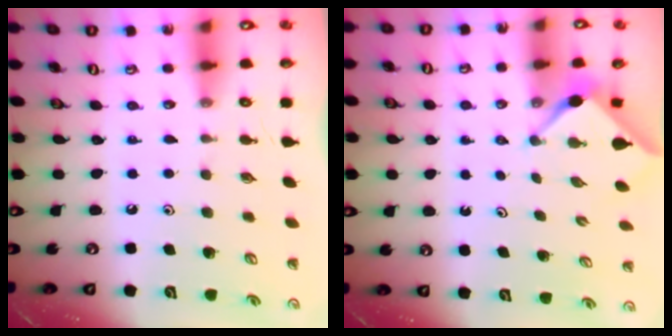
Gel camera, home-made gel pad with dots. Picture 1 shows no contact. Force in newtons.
{"total": 2.9, "press": 2.9, "slide": 0.4}